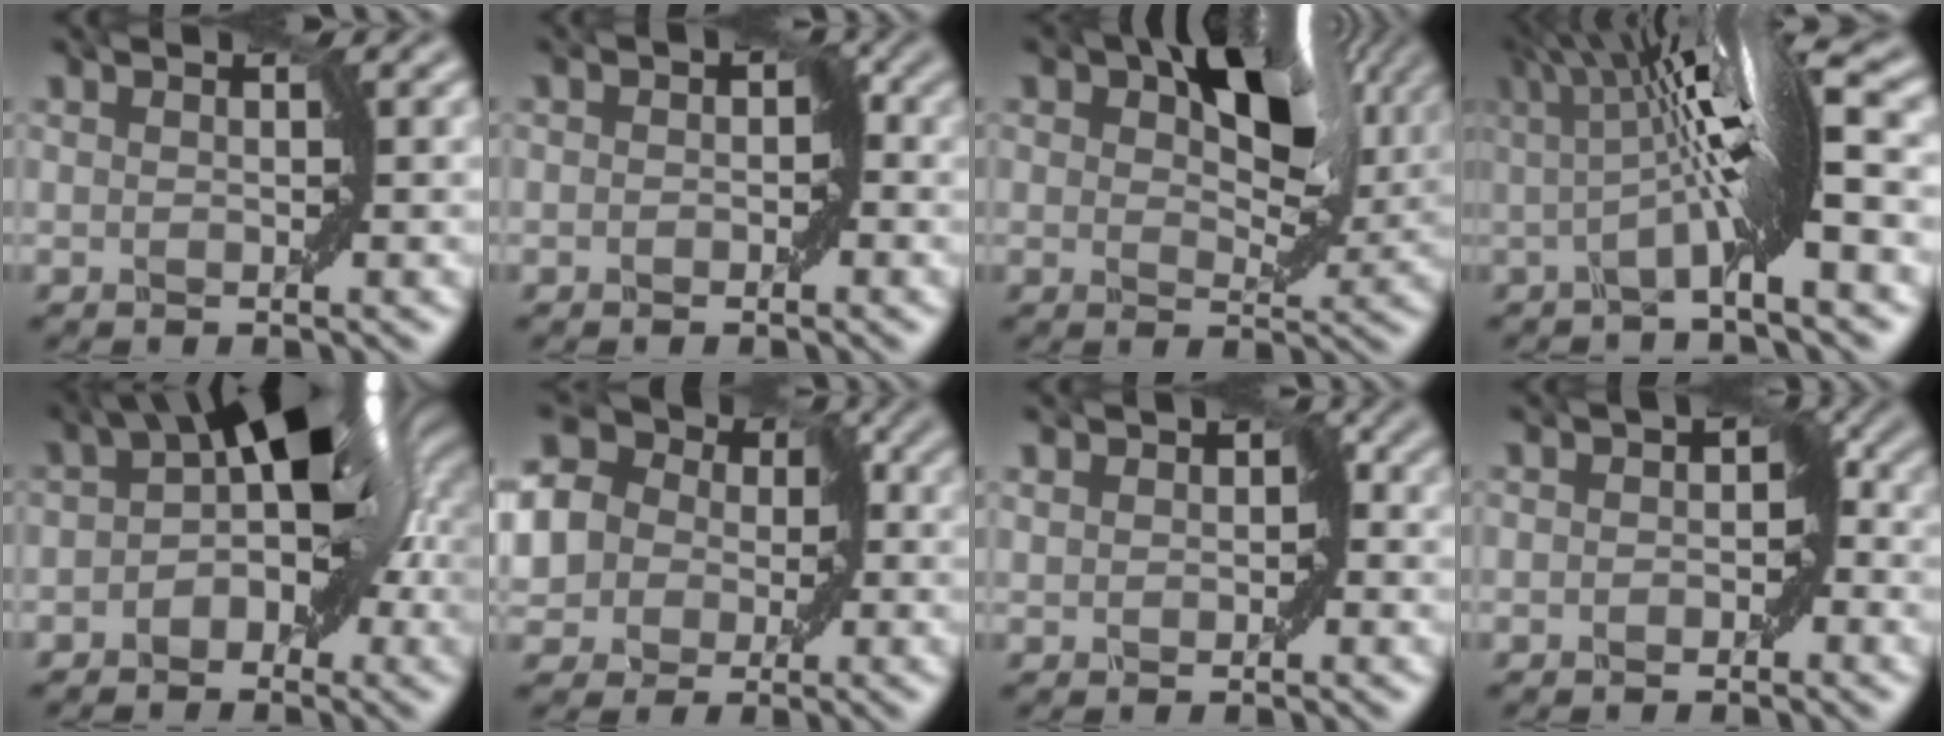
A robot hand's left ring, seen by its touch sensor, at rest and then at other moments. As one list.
[{"total": 1.3, "force": [-0.2, 0.9, 0.8], "torque": [0.000, 0.001, -0.002]}, {"total": 7.9, "force": [3.3, 4.4, 5.7], "torque": [-0.079, 0.002, 0.052]}, {"total": 7.9, "force": [0.2, 1.7, 7.7], "torque": [-0.111, 0.004, -0.004]}, {"total": 8.0, "force": [0.2, 4.7, 6.5], "torque": [-0.065, 0.028, -0.015]}, {"total": 13.5, "force": [1.2, 12.2, 5.8], "torque": [-0.133, 0.030, -0.007]}, {"total": 1.5, "force": [0.2, 1.3, 0.7], "torque": [-0.001, 0.005, 0.004]}, {"total": 2.4, "force": [-0.3, 1.7, 1.6], "torque": [-0.003, 0.000, -0.009]}]